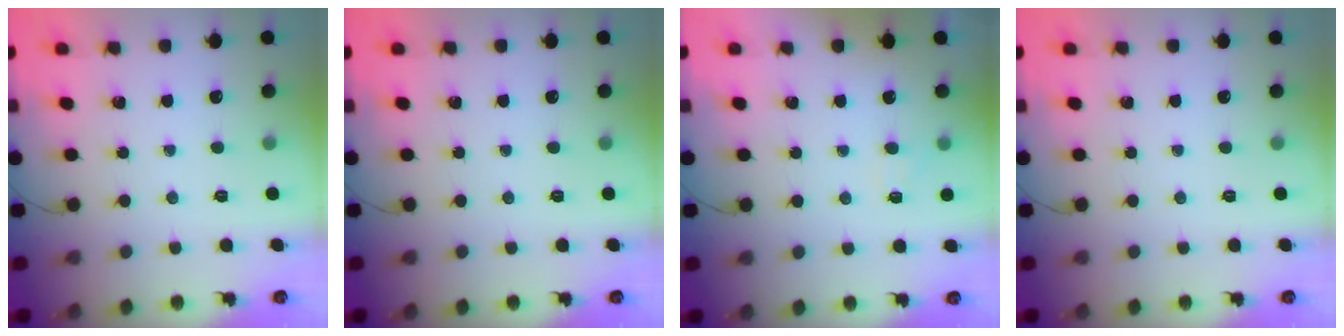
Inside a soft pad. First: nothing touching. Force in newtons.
{"total": 0.0}
{"total": 4.7, "press": 4.4, "slide": 1.5}
{"total": 0.0}